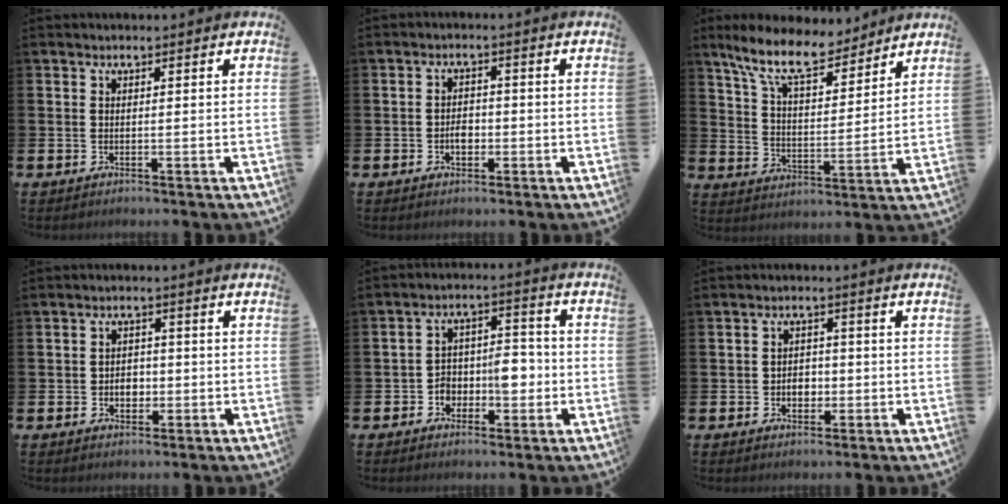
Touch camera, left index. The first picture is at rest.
{"total": 2.4, "force": [-0.6, 1.7, 1.6], "torque": [-0.013, -0.003, -0.017]}
{"total": 10.8, "force": [9.2, 3.2, 4.7], "torque": [-0.115, -0.044, 0.164]}
{"total": 2.6, "force": [-0.6, 2.1, 1.4], "torque": [-0.013, 0.000, -0.018]}
{"total": 5.7, "force": [-1.9, 4.2, 3.4], "torque": [-0.057, 0.008, -0.041]}
{"total": 2.7, "force": [-0.7, 2.2, 1.3], "torque": [-0.012, -0.001, -0.020]}